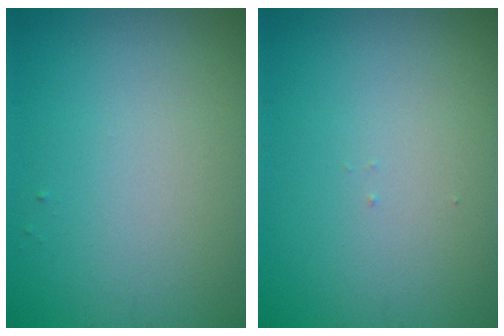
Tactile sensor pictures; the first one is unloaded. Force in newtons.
{"total": 0.0}